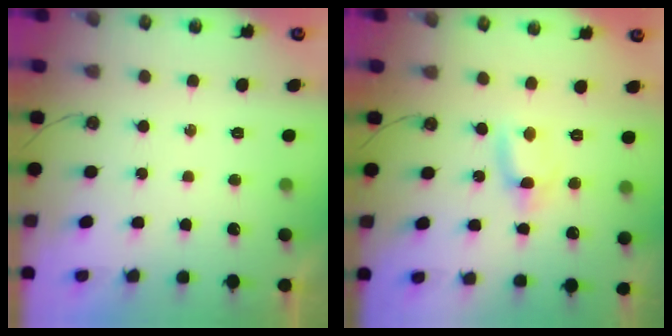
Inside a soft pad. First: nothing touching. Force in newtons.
{"total": 2.2, "press": 2.2, "slide": 0.1}